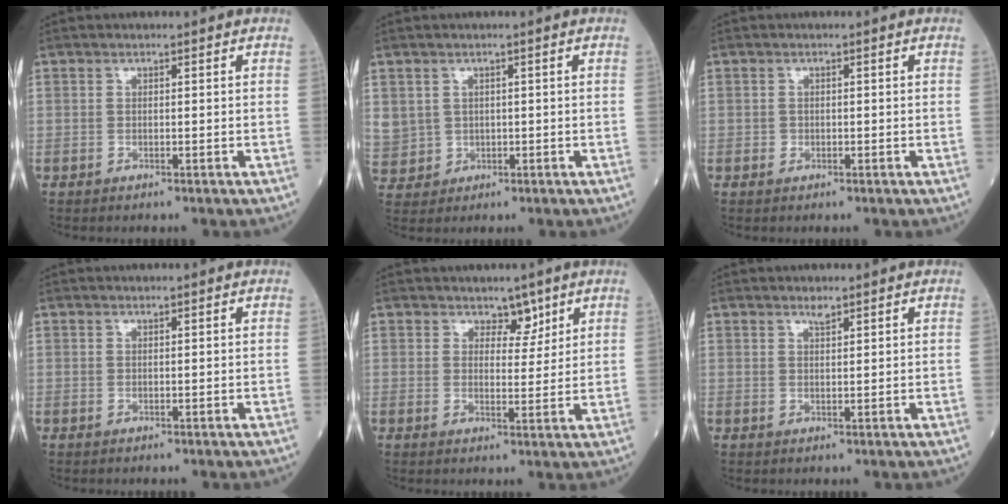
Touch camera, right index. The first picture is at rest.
{"total": 8.5, "force": [0.6, 8.2, 2.0], "torque": [-0.088, 0.019, 0.035]}
{"total": 0.7, "force": [-0.2, 0.6, 0.2], "torque": [-0.002, 0.002, -0.004]}
{"total": 0.0}
{"total": 3.0, "force": [2.3, 1.7, 1.1], "torque": [-0.007, -0.004, 0.035]}
{"total": 1.1, "force": [1.0, 0.1, 0.6], "torque": [-0.016, -0.002, 0.020]}